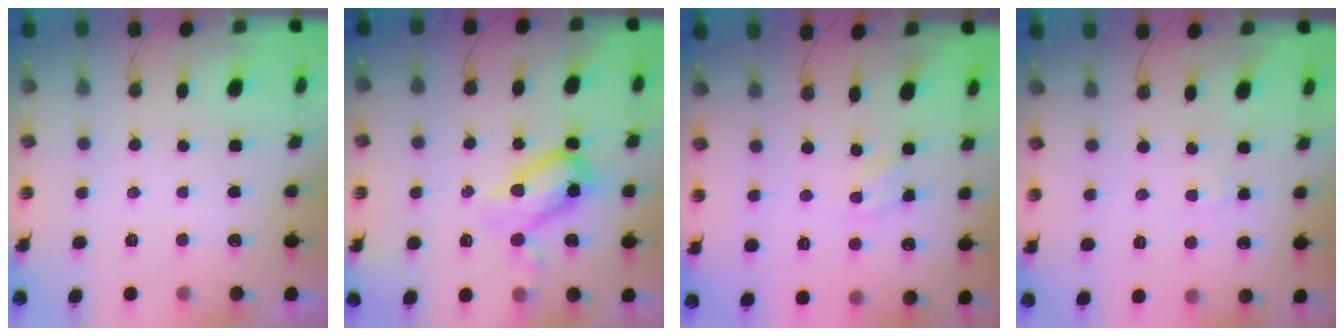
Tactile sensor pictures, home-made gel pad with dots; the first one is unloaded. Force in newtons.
{"total": 14.0, "press": 13.9, "slide": 1.1}
{"total": 3.1, "press": 3.0, "slide": 0.5}
{"total": 1.6, "press": 1.6, "slide": 0.3}